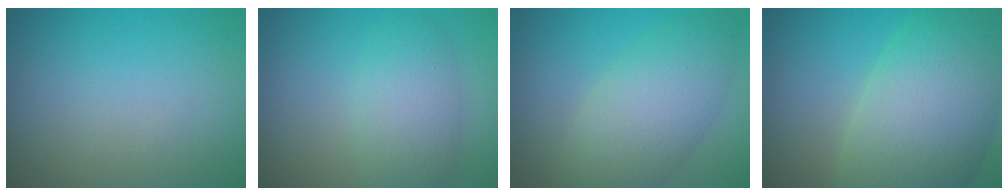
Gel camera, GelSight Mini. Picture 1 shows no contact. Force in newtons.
{"total": 4.2, "press": 4.2, "slide": 0.1}
{"total": 6.3, "press": 6.3, "slide": 0.4}
{"total": 12.2, "press": 12.2, "slide": 0.7}